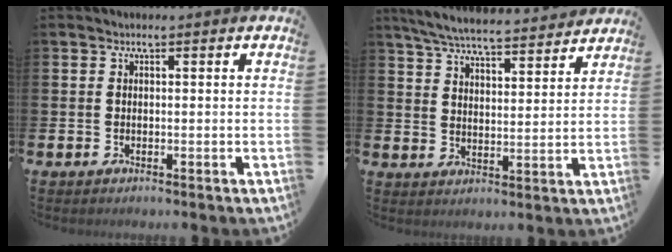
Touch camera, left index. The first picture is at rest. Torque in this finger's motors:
{"motor_torque": [1.02, -1.11, 0.38, 0.15]}